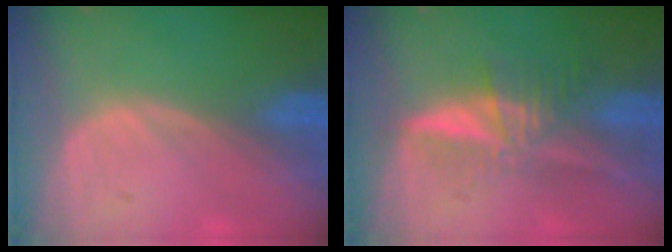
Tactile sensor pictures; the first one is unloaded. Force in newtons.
{"total": 5.8, "press": 5.4, "slide": 2.1}